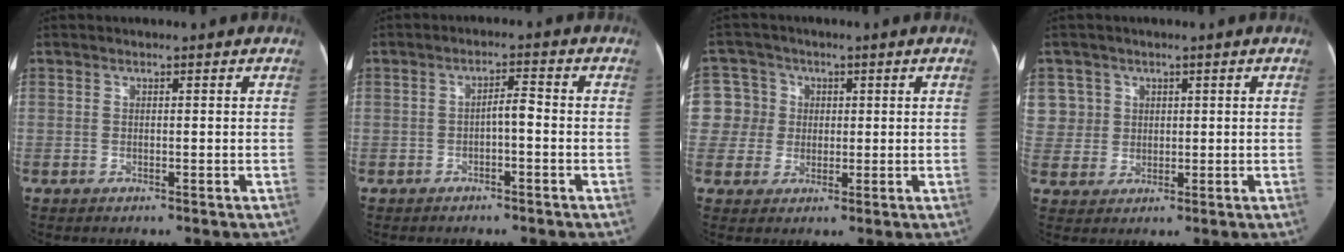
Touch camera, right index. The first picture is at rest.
{"total": 2.7, "force": [-0.8, 0.7, 2.4], "torque": [-0.038, 0.013, -0.013]}
{"total": 7.0, "force": [0.9, 6.9, 0.4], "torque": [-0.008, 0.028, 0.022]}
{"total": 6.2, "force": [2.2, 5.8, 0.0], "torque": [0.008, 0.013, 0.052]}